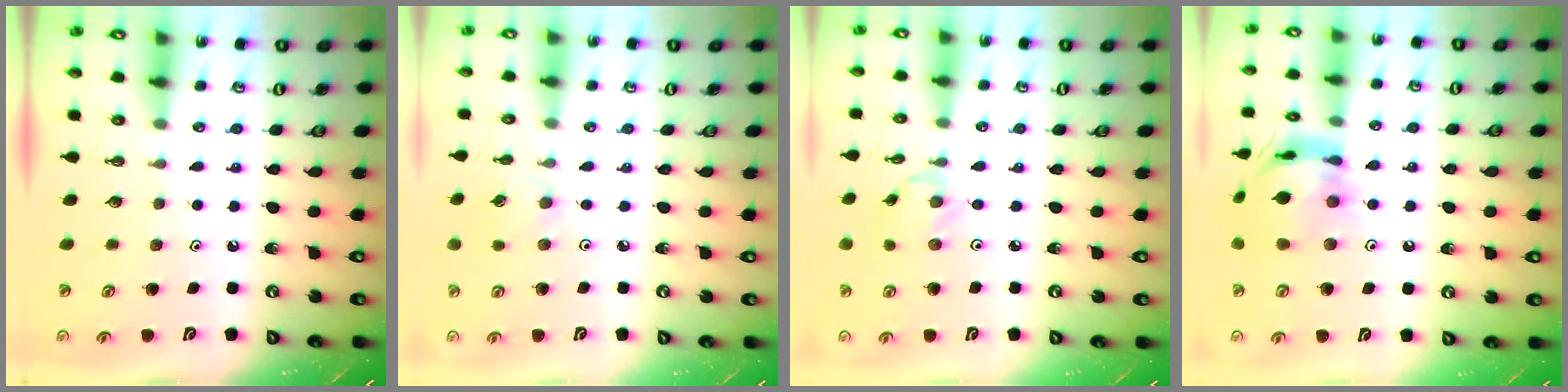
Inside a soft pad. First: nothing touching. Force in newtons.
{"total": 2.5, "press": 2.5, "slide": 0.5}
{"total": 1.2, "press": 1.1, "slide": 0.3}
{"total": 15.6, "press": 15.6, "slide": 1.4}